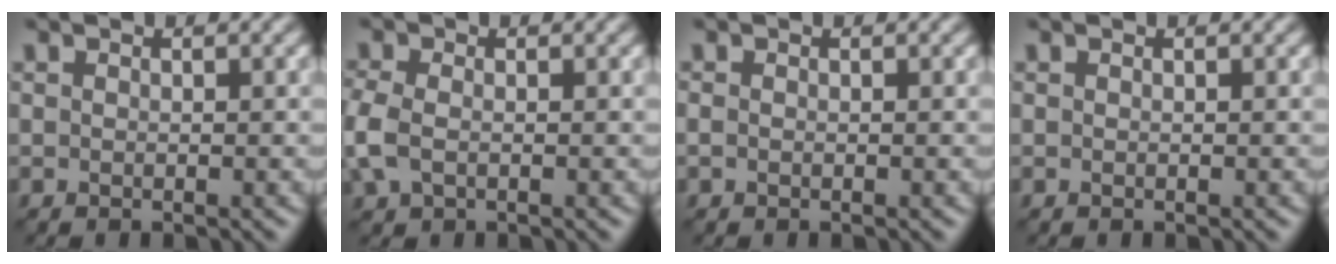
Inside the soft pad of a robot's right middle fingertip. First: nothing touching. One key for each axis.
{"total": 3.3, "fx": -0.7, "fy": 2.4, "fz": 2.2, "tx": -0.072, "ty": -0.003, "tz": -0.020}
{"total": 0.5, "fx": -0.1, "fy": 0.4, "fz": 0.3, "tx": -0.009, "ty": 0.000, "tz": -0.004}
{"total": 0.0}